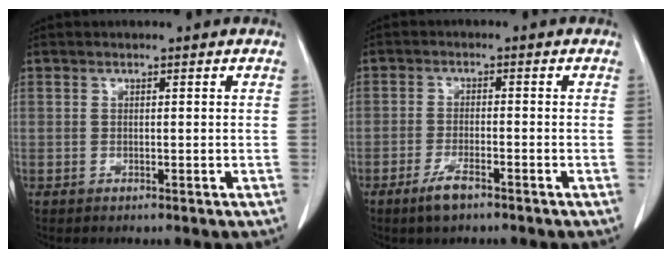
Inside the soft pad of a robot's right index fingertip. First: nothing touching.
{"total": 3.8, "force": [-2.7, 0.8, 2.6], "torque": [-0.057, -0.003, -0.048]}